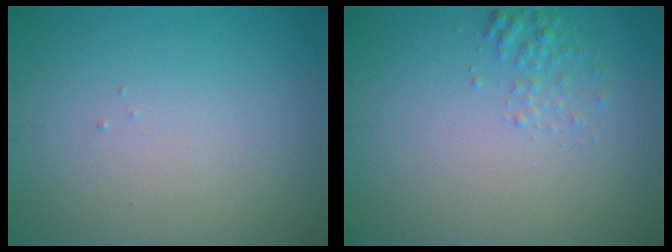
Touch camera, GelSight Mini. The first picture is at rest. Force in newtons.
{"total": 1.3, "press": 1.3, "slide": 0.1}